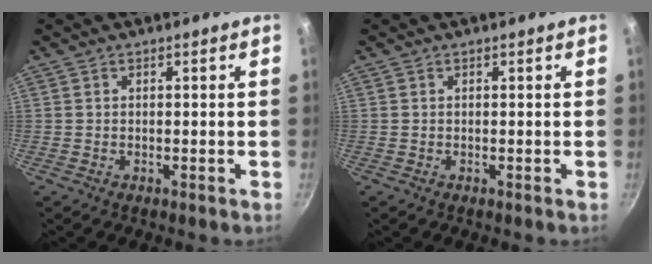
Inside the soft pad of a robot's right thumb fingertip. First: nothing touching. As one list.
[{"total": 0.0}]